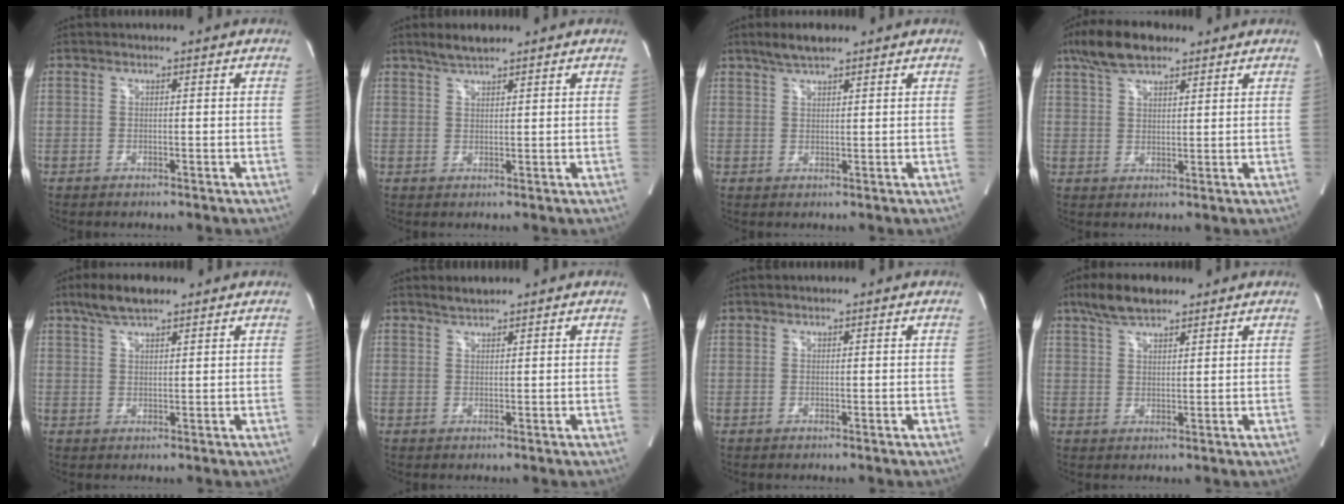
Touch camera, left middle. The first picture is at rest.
{"total": 3.3, "force": [2.8, 0.4, 1.6], "torque": [-0.039, 0.007, 0.055]}
{"total": 4.0, "force": [3.2, 0.7, 2.3], "torque": [-0.054, 0.009, 0.061]}
{"total": 8.2, "force": [6.0, 2.9, 4.8], "torque": [-0.097, 0.019, 0.110]}
{"total": 5.7, "force": [4.3, 1.3, 3.5], "torque": [-0.079, 0.014, 0.080]}
{"total": 1.6, "force": [1.6, 0.0, 0.4], "torque": [-0.014, 0.004, 0.034]}
{"total": 0.5, "force": [0.5, 0.0, 0.1], "torque": [-0.006, 0.008, 0.014]}
{"total": 6.6, "force": [5.1, 1.9, 3.8], "torque": [-0.081, 0.015, 0.095]}